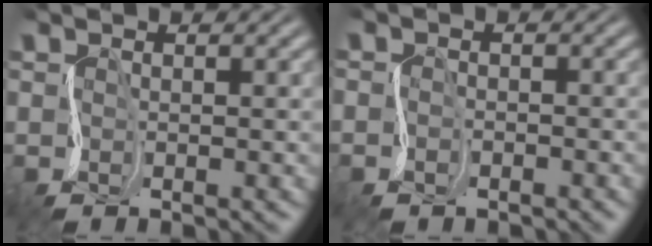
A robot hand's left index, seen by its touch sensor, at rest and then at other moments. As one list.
[{"total": 1.0, "force": [-0.7, 0.0, -0.8], "torque": [0.011, 0.008, -0.014]}]